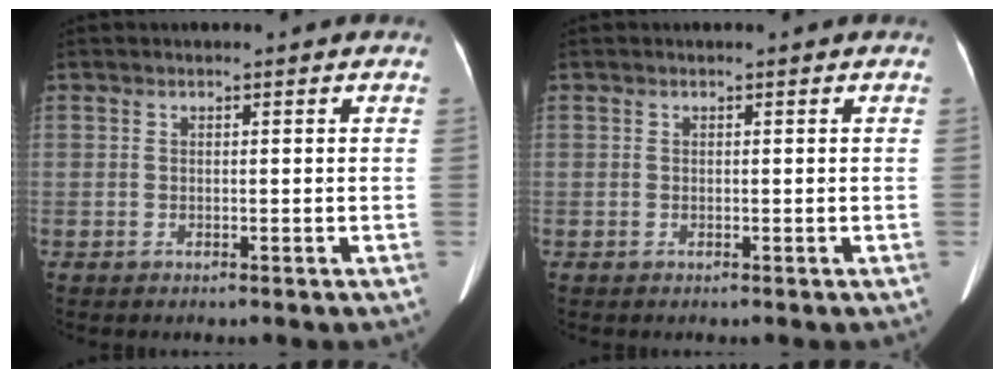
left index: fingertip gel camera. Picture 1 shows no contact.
{"total": 0.0}